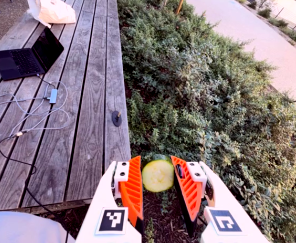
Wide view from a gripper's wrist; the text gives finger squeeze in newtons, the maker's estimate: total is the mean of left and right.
{"total": 9.5, "left": 9.4, "right": 9.5}